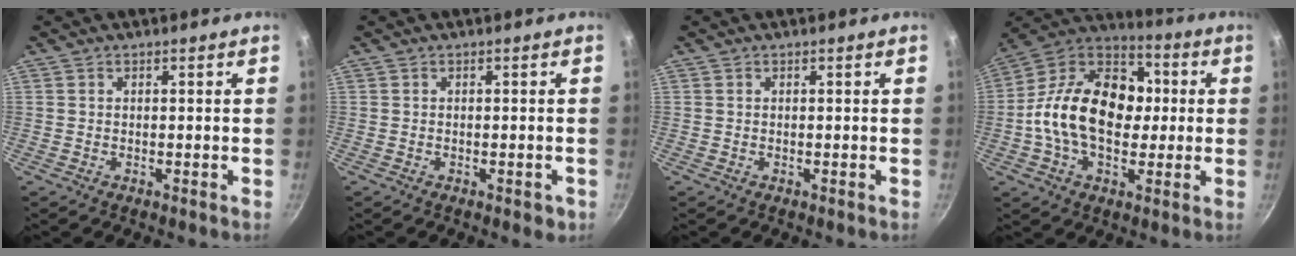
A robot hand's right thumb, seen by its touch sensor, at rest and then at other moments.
{"total": 1.8, "force": [-0.8, 0.9, 1.4], "torque": [-0.016, 0.003, -0.006]}
{"total": 0.0}
{"total": 21.2, "force": [-0.2, 14.5, 15.4], "torque": [-0.224, 0.037, -0.024]}